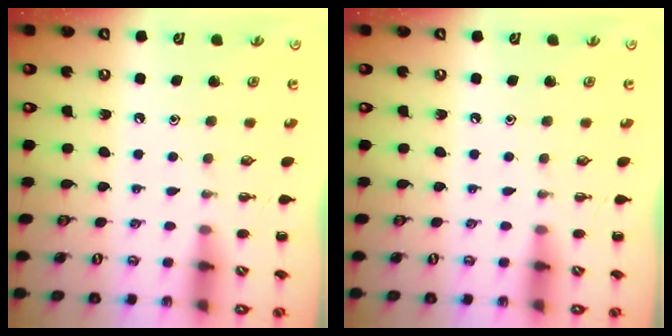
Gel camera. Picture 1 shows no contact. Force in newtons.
{"total": 0.0}